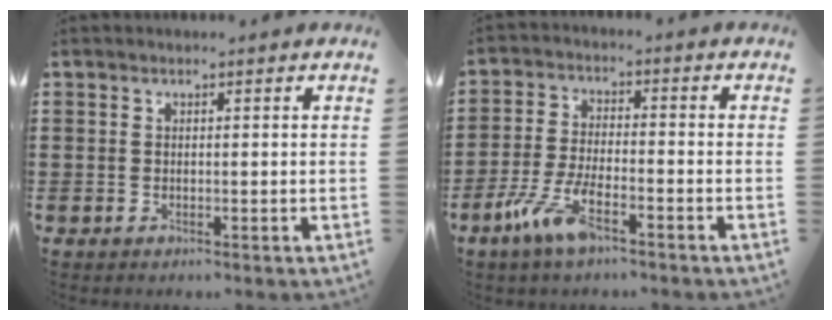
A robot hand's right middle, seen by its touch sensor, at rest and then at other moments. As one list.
[{"total": 7.6, "force": [-4.3, 2.0, 5.9], "torque": [-0.141, -0.013, -0.083]}]